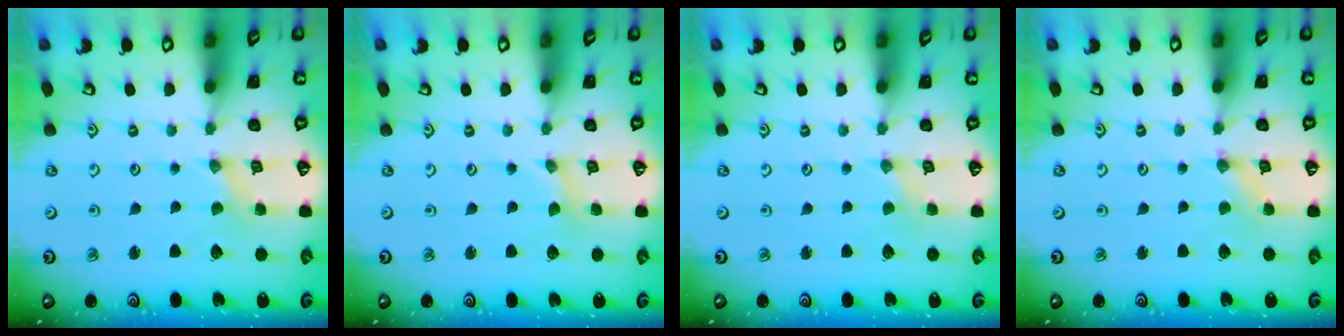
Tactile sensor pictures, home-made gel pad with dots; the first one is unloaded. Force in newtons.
{"total": 0.0}
{"total": 0.0}
{"total": 0.9, "press": 0.9, "slide": 0.2}